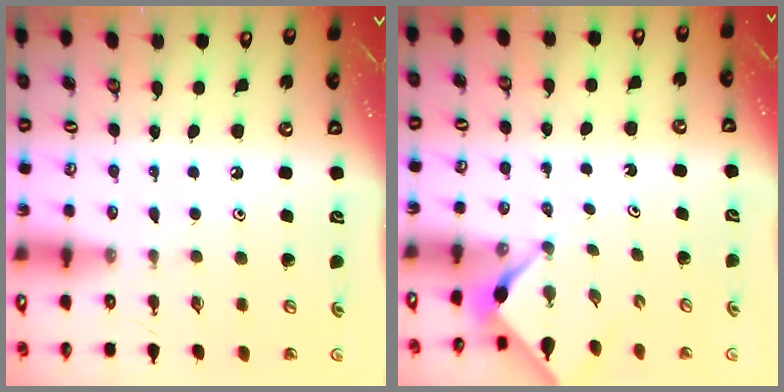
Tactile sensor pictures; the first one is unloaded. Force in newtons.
{"total": 3.0, "press": 3.0, "slide": 0.4}